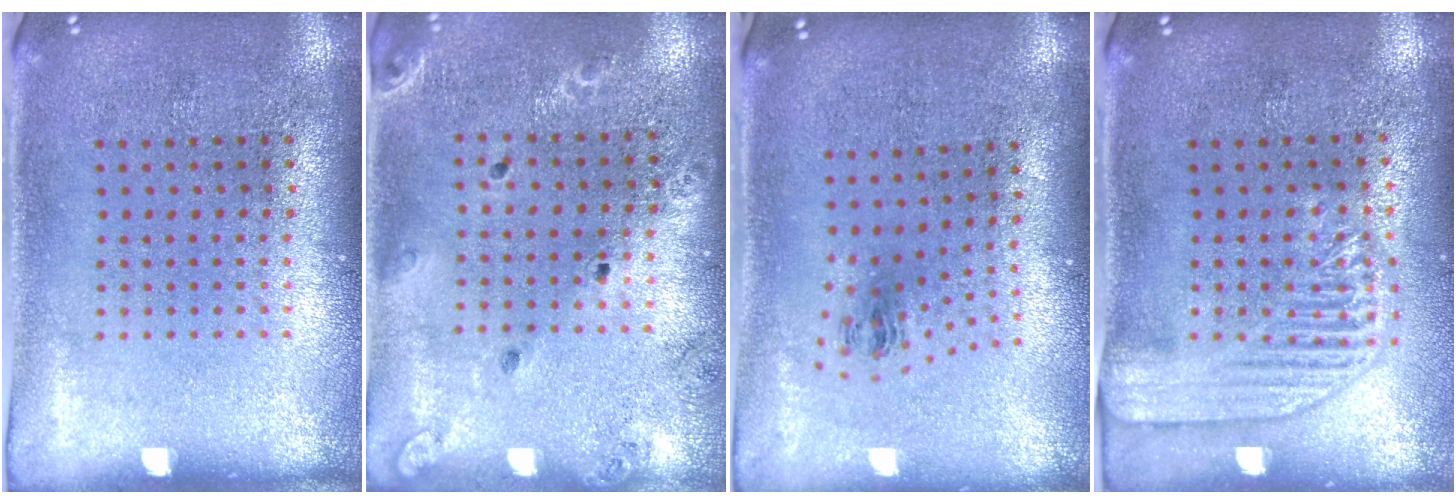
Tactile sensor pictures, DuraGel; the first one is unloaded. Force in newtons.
{"total": 1.5, "press": 1.5, "slide": 0.1}
{"total": 0.9, "press": 0.4, "slide": 0.9}
{"total": 2.1, "press": 1.9, "slide": 0.9}